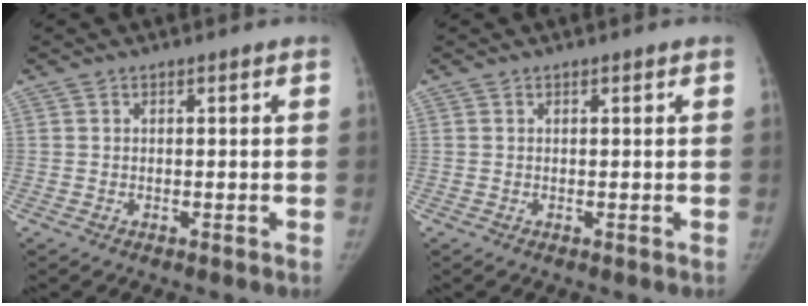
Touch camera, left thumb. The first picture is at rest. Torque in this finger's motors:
{"motor_torque": [0.08, 0.08, -0.22, 0.01, 0.04]}